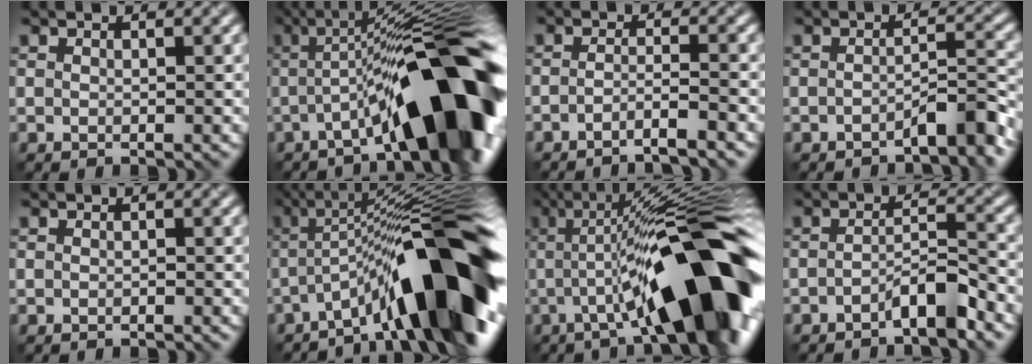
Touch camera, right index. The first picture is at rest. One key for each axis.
{"total": 14.3, "fx": -3.9, "fy": 3.5, "fz": 13.3, "tx": -0.177, "ty": 0.019, "tz": -0.064}
{"total": 2.4, "fx": -2.0, "fy": 0.1, "fz": 1.2, "tx": -0.011, "ty": -0.003, "tz": -0.048}
{"total": 3.2, "fx": -2.7, "fy": 0.4, "fz": 1.7, "tx": -0.018, "ty": 0.011, "tz": -0.048}
{"total": 0.6, "fx": -0.6, "fy": 0.1, "fz": 0.0, "tx": 0.000, "ty": -0.001, "tz": -0.009}
{"total": 13.8, "fx": -5.1, "fy": 3.0, "fz": 12.5, "tx": -0.172, "ty": 0.018, "tz": -0.085}
{"total": 15.5, "fx": -2.5, "fy": 3.7, "fz": 14.8, "tx": -0.186, "ty": 0.029, "tz": -0.045}
{"total": 3.2, "fx": -2.7, "fy": 0.4, "fz": 1.8, "tx": -0.028, "ty": 0.011, "tz": -0.050}